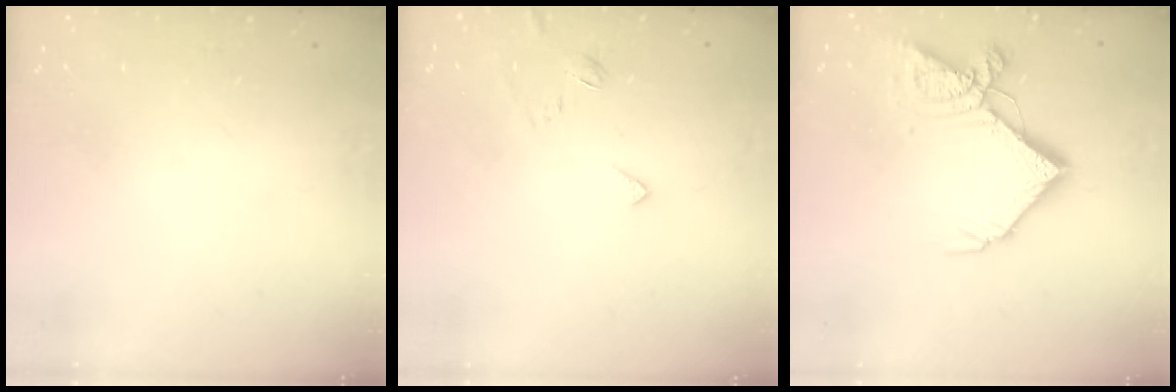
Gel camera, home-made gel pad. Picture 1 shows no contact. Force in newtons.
{"total": 3.7, "press": 3.7, "slide": 0.7}
{"total": 15.5, "press": 15.4, "slide": 1.7}